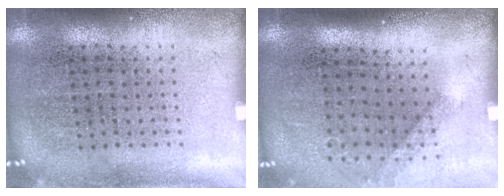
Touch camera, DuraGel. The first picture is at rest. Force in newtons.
{"total": 1.2, "press": 0.9, "slide": 0.7}